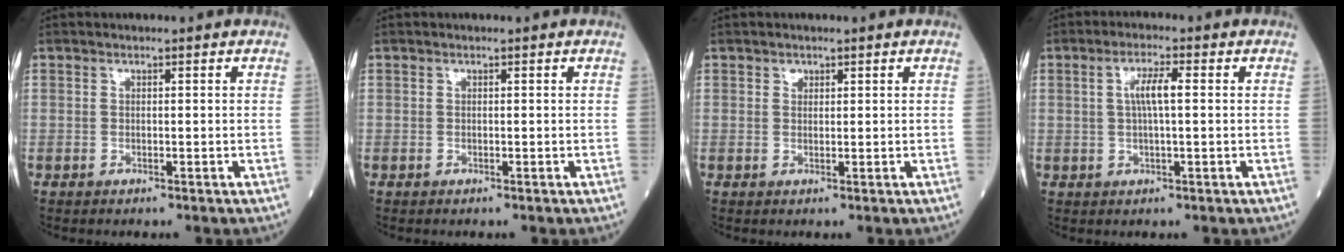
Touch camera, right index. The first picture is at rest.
{"total": 0.0}
{"total": 0.9, "force": [0.5, 0.7, 0.2], "torque": [0.004, -0.003, 0.006]}
{"total": 4.0, "force": [0.6, 0.5, 4.0], "torque": [-0.076, 0.007, 0.010]}